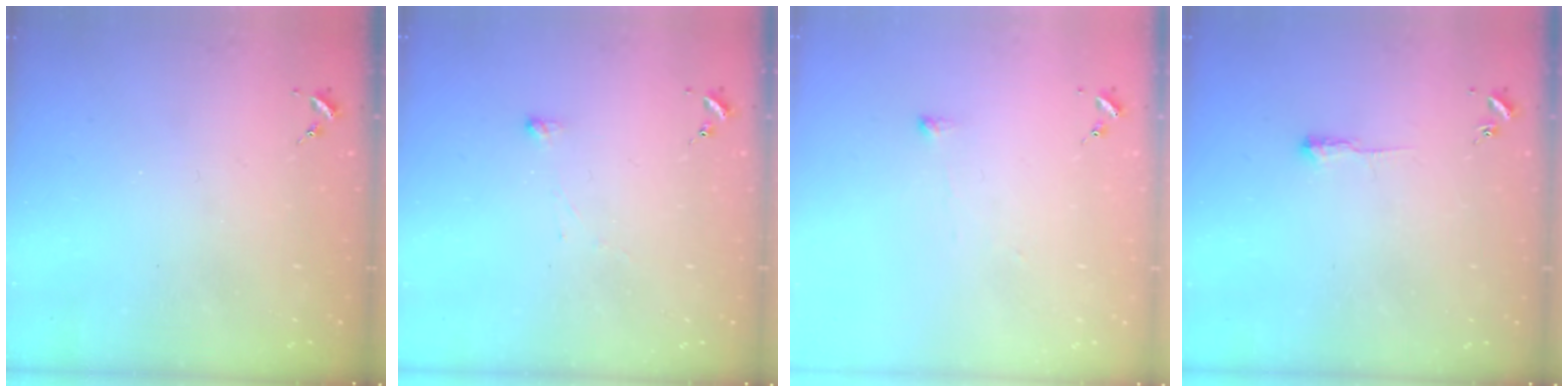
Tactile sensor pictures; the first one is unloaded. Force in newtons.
{"total": 2.9, "press": 2.9, "slide": 0.3}
{"total": 2.7, "press": 2.6, "slide": 0.5}
{"total": 2.7, "press": 2.6, "slide": 0.4}